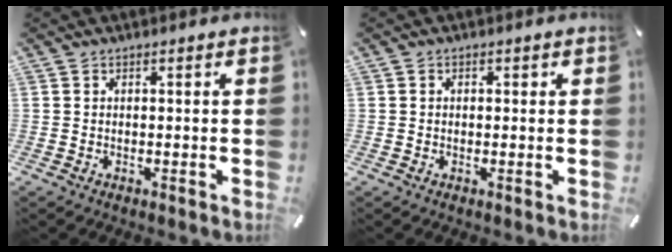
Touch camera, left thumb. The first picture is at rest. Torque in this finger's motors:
{"motor_torque": [-0.05, -0.66, 0.16, 0.23, -0.05]}